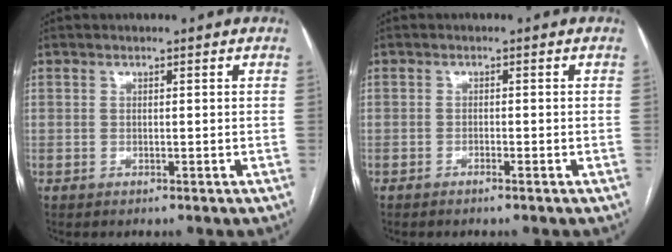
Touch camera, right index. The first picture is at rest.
{"total": 1.0, "force": [-0.8, 0.0, 0.6], "torque": [-0.015, 0.000, -0.013]}